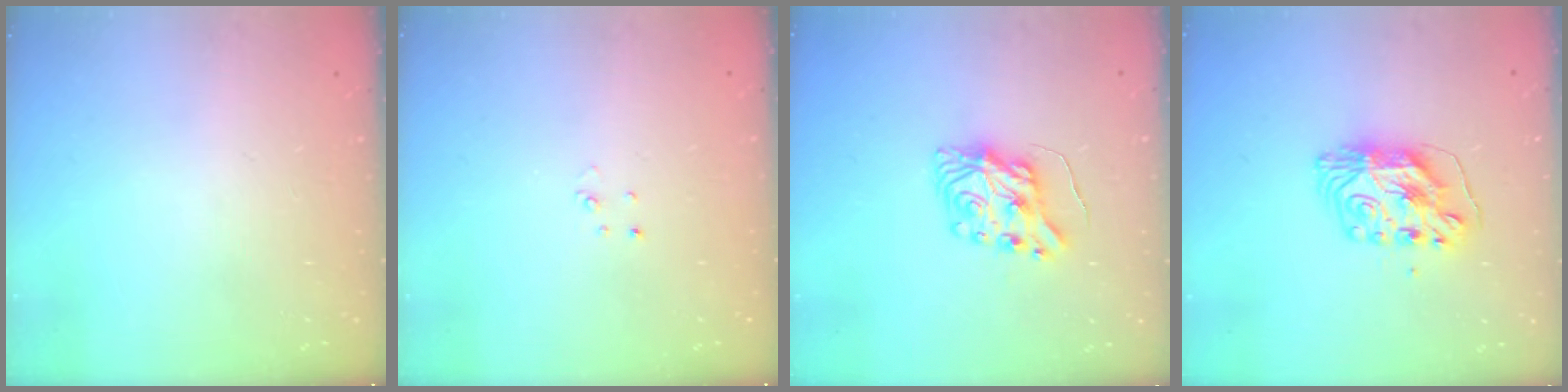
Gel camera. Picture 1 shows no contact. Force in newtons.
{"total": 2.0, "press": 2.0, "slide": 0.2}
{"total": 8.8, "press": 8.8, "slide": 1.0}
{"total": 9.2, "press": 9.2, "slide": 0.9}